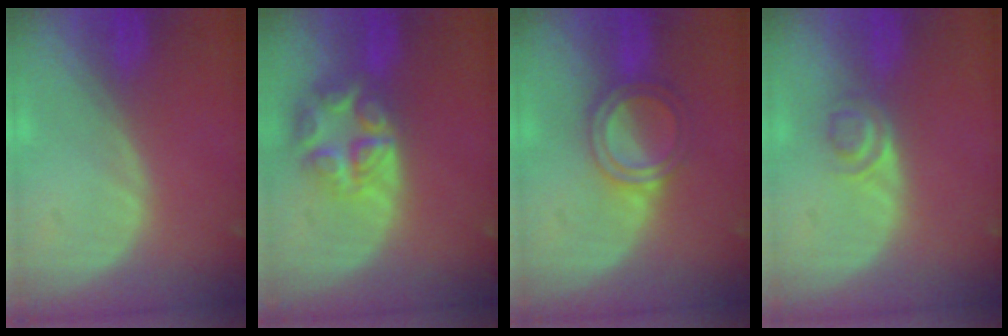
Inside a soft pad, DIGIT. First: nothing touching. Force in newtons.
{"total": 8.0, "press": 7.0, "slide": 3.9}
{"total": 5.0, "press": 5.0, "slide": 0.7}
{"total": 2.8, "press": 2.7, "slide": 1.0}